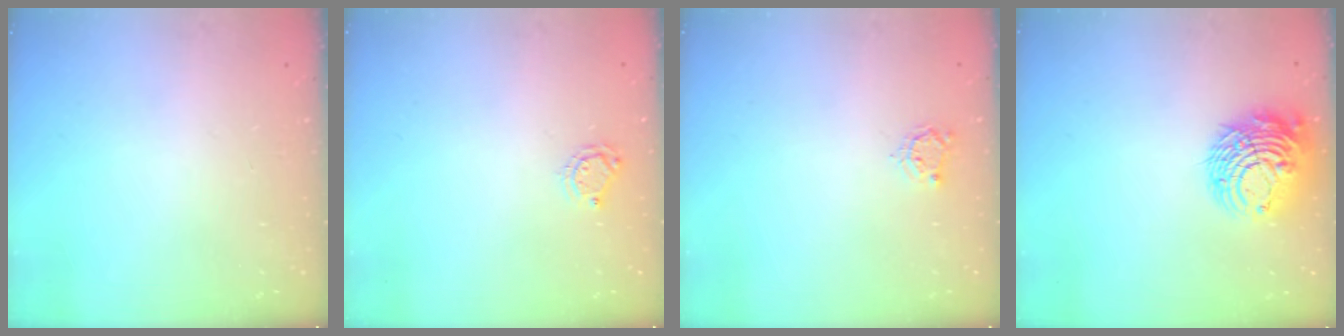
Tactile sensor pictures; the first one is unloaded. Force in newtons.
{"total": 5.0, "press": 5.0, "slide": 0.3}
{"total": 3.8, "press": 3.8, "slide": 0.4}
{"total": 10.7, "press": 10.6, "slide": 1.2}